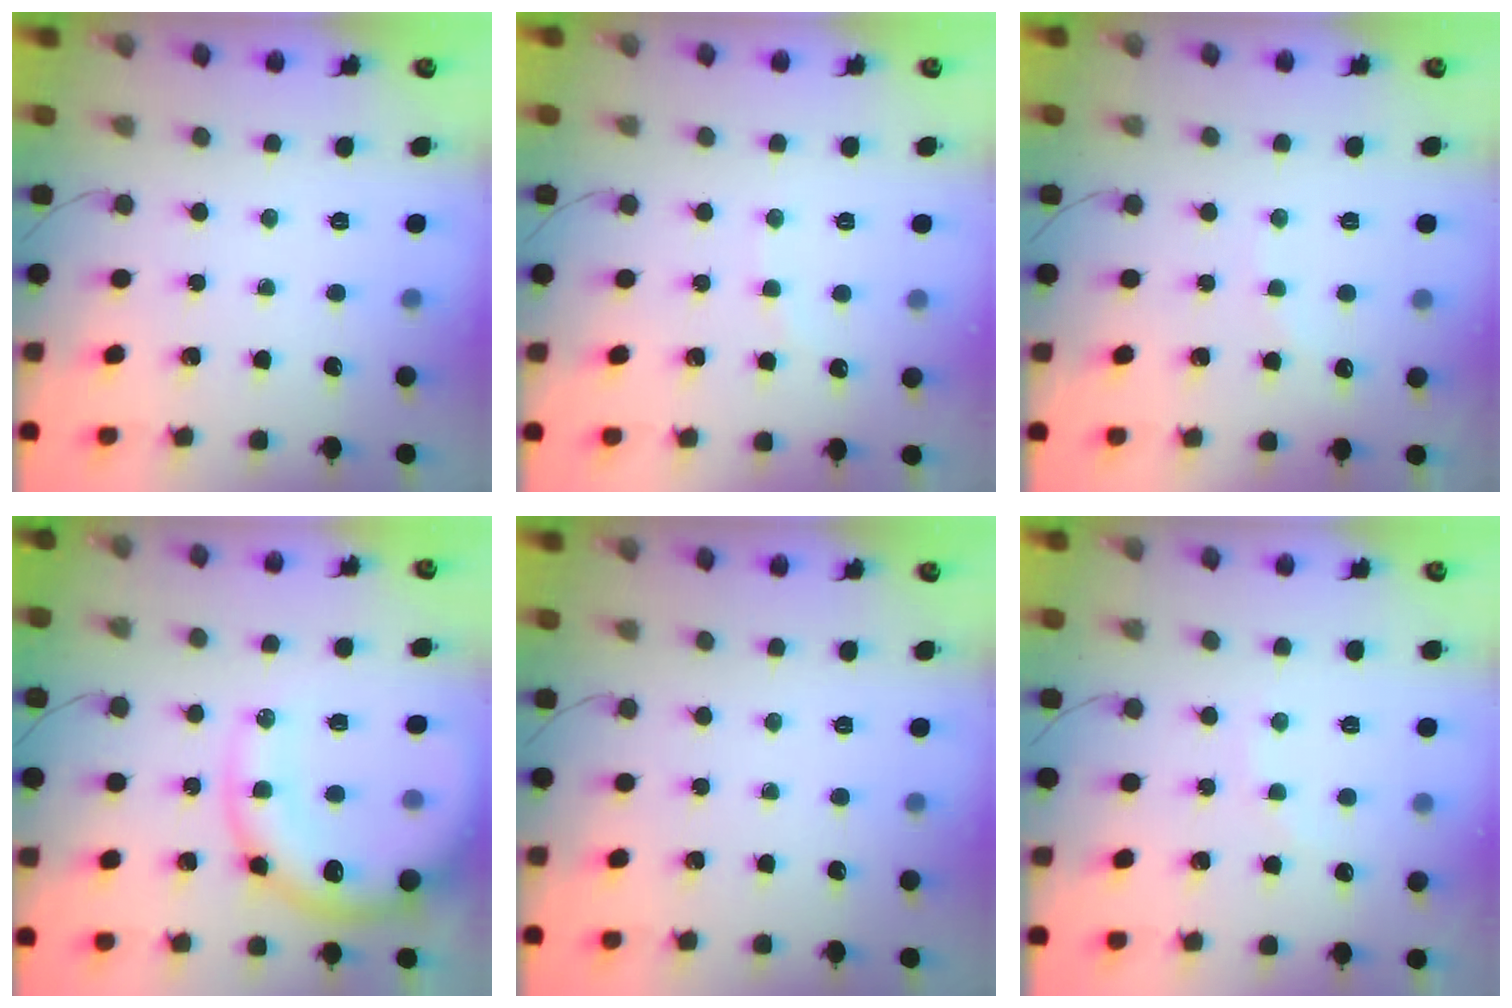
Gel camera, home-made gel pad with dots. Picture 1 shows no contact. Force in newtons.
{"total": 2.8, "press": 2.7, "slide": 0.7}
{"total": 5.8, "press": 5.7, "slide": 1.0}
{"total": 17.8, "press": 17.4, "slide": 4.0}
{"total": 0.0}
{"total": 5.1, "press": 5.0, "slide": 0.8}